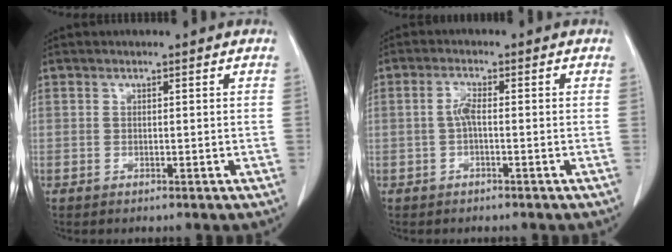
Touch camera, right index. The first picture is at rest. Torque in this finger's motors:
{"motor_torque": [0.35, -0.09, 0.13, 0.05]}